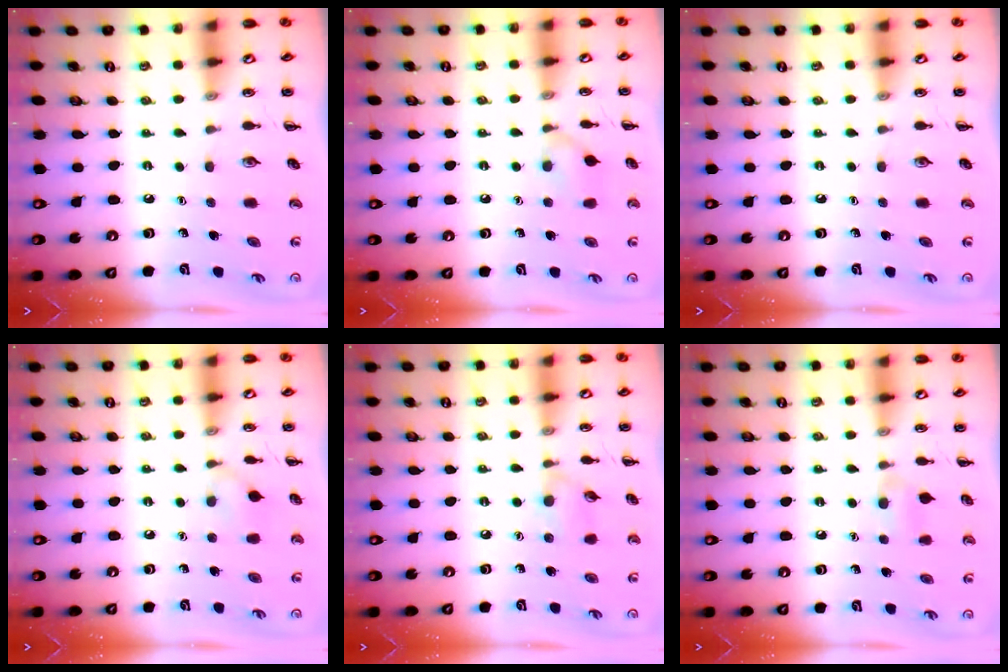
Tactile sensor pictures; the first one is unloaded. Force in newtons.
{"total": 6.6, "press": 6.2, "slide": 2.2}
{"total": 0.0}
{"total": 5.7, "press": 5.3, "slide": 2.1}
{"total": 6.9, "press": 6.5, "slide": 2.3}
{"total": 5.3, "press": 5.0, "slide": 1.9}